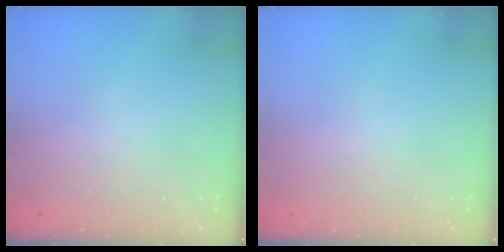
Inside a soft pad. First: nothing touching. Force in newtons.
{"total": 0.0}